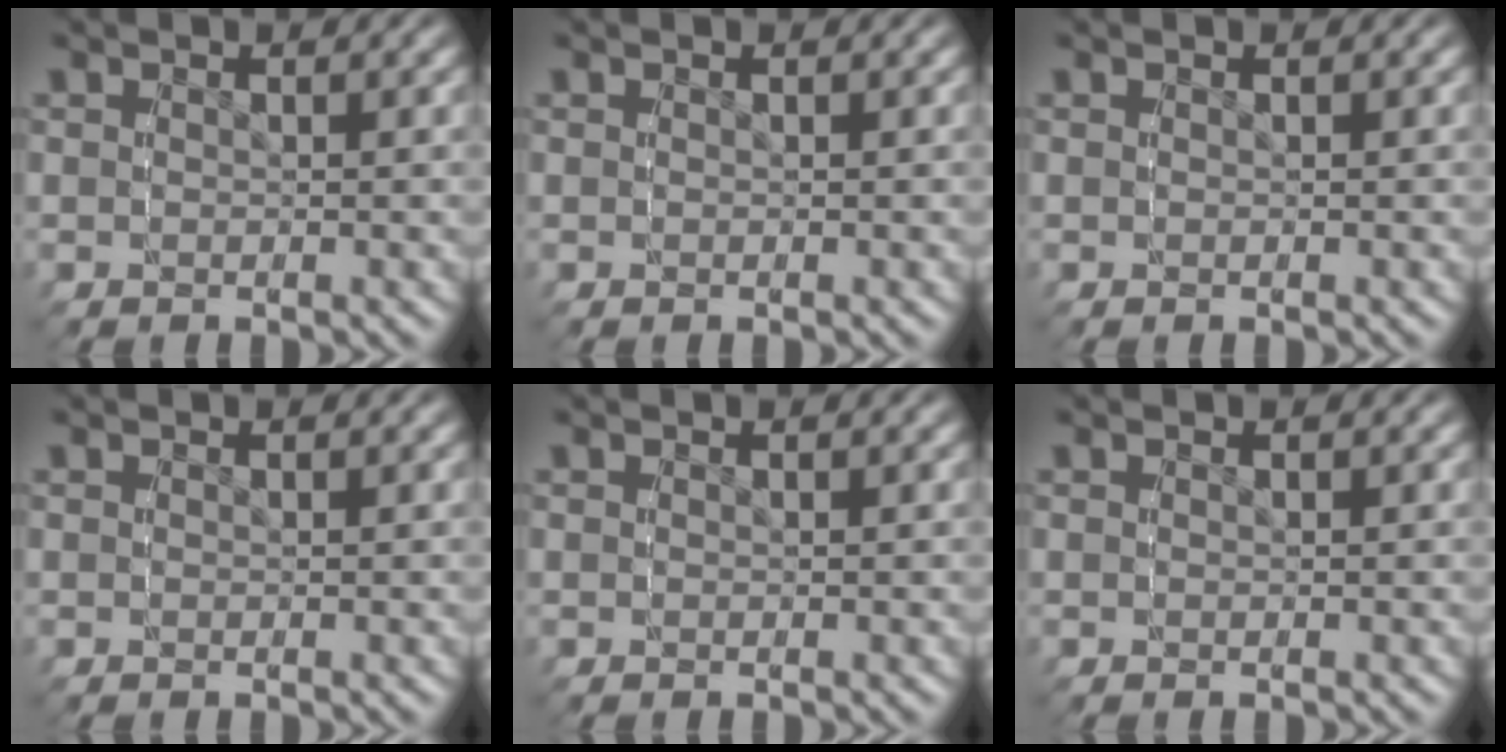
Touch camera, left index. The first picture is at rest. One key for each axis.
{"total": 0.0}
{"total": 0.0}
{"total": 0.0}
{"total": 0.0}
{"total": 0.0}